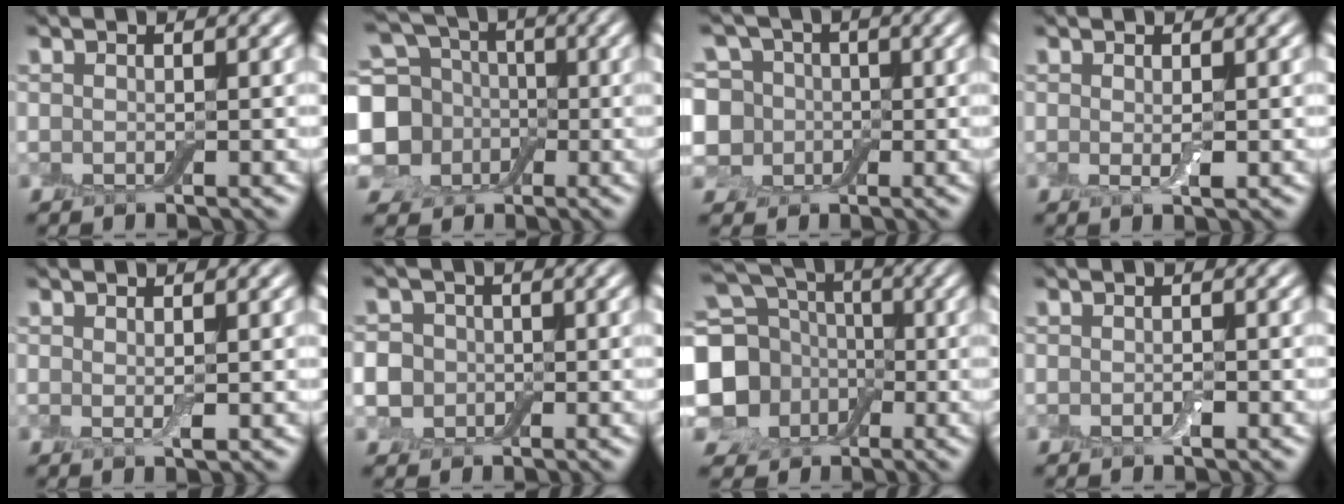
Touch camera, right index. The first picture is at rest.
{"total": 9.0, "force": [-0.7, 7.7, 4.6], "torque": [-0.107, -0.012, -0.025]}
{"total": 7.0, "force": [0.8, 6.2, 3.2], "torque": [-0.063, 0.033, -0.026]}
{"total": 1.2, "force": [0.1, 0.3, 1.1], "torque": [-0.021, -0.004, 0.000]}
{"total": 0.9, "force": [0.3, 0.2, 0.9], "torque": [-0.016, -0.003, 0.005]}
{"total": 6.1, "force": [-0.6, 5.6, 2.3], "torque": [-0.049, 0.022, -0.047]}
{"total": 12.6, "force": [-0.6, 11.2, 5.7], "torque": [-0.153, -0.010, -0.040]}
{"total": 0.7, "force": [-0.3, 0.3, 0.5], "torque": [-0.010, 0.000, -0.003]}